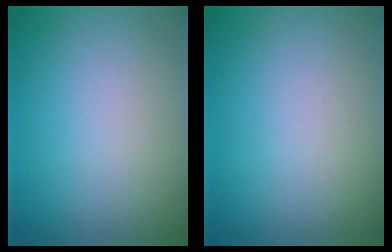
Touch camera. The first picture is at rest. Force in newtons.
{"total": 0.0}